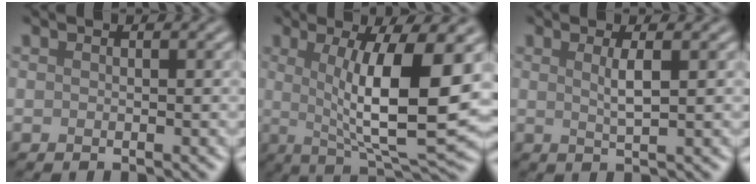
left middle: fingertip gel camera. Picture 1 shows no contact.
{"total": 10.0, "force": [1.0, 2.4, 9.7], "torque": [-0.148, -0.013, 0.024]}
{"total": 2.0, "force": [0.6, 0.5, 1.9], "torque": [-0.034, -0.001, 0.008]}